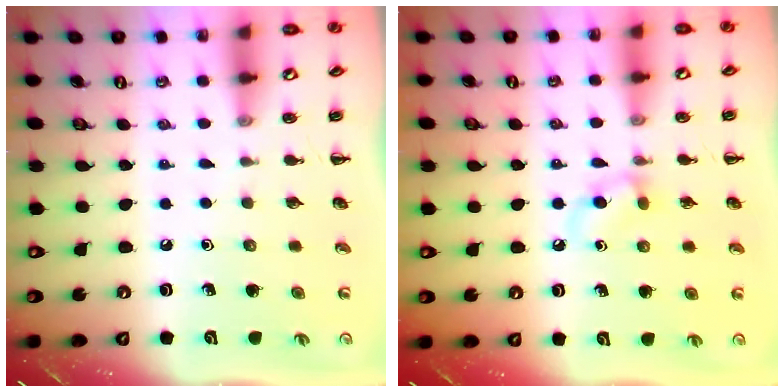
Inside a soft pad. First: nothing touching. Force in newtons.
{"total": 5.3, "press": 5.0, "slide": 1.8}